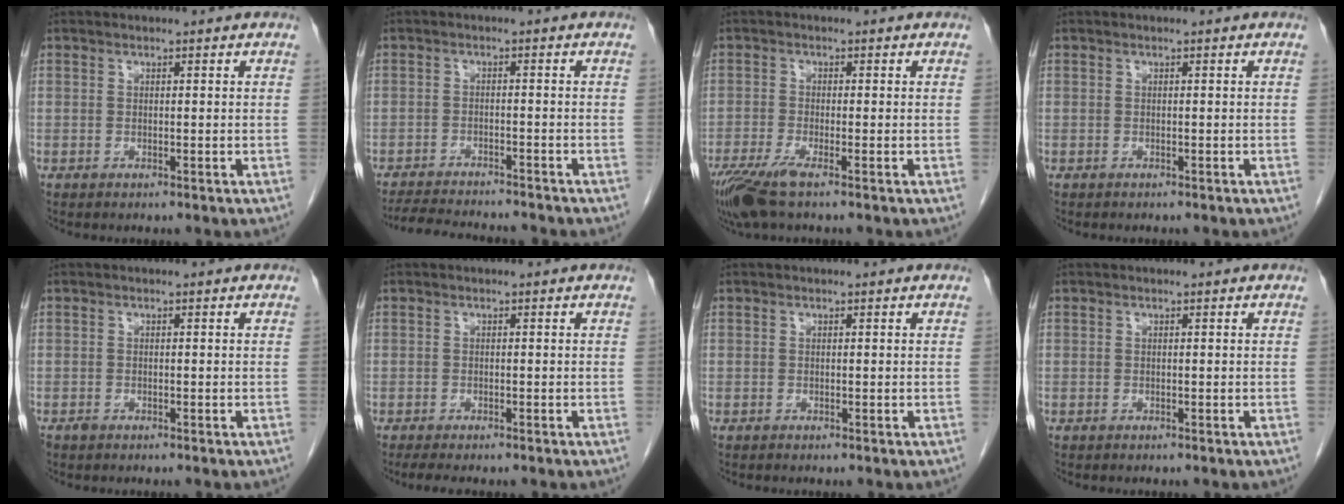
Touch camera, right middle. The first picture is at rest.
{"total": 9.9, "force": [-9.3, 0.8, 3.3], "torque": [-0.053, -0.010, -0.136]}
{"total": 5.6, "force": [-3.7, 0.5, 4.1], "torque": [-0.080, -0.016, -0.071]}
{"total": 0.5, "force": [-0.5, 0.2, 0.2], "torque": [-0.011, -0.001, -0.007]}
{"total": 0.6, "force": [-0.5, 0.3, 0.2], "torque": [-0.008, 0.000, -0.008]}
{"total": 3.6, "force": [-2.9, 0.9, 1.9], "torque": [-0.031, -0.011, -0.039]}
{"total": 0.0}
{"total": 0.0}